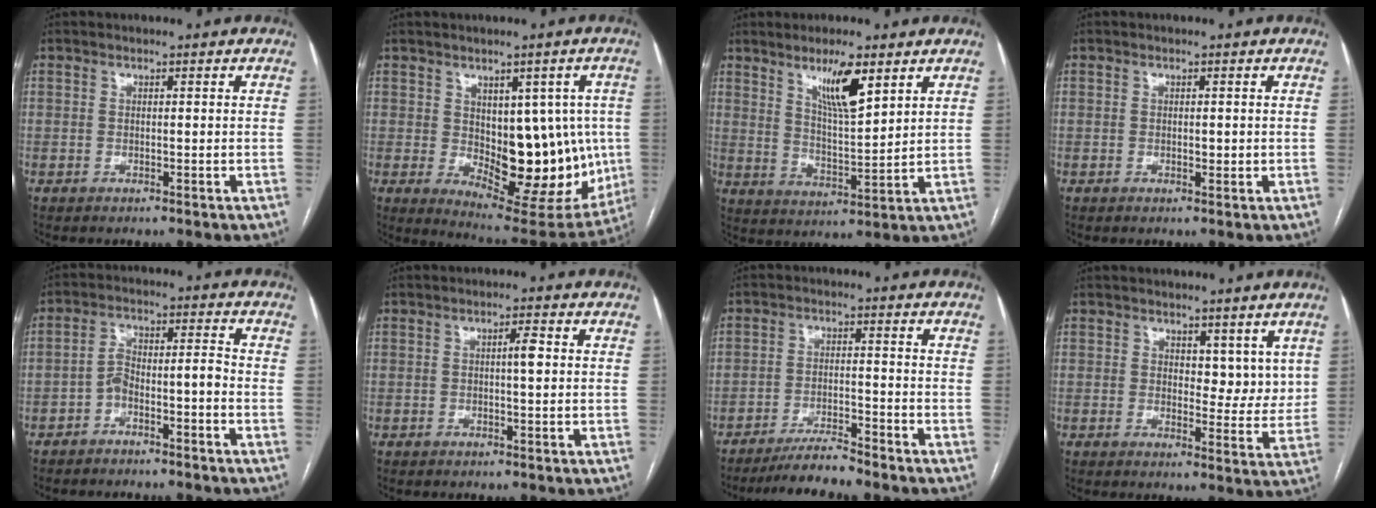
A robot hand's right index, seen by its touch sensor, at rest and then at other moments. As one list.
[{"total": 17.3, "force": [-0.6, 8.5, 15.1], "torque": [-0.192, -0.002, 0.021]}, {"total": 8.5, "force": [5.1, 1.2, 6.8], "torque": [-0.122, -0.010, 0.094]}, {"total": 1.1, "force": [0.1, 0.6, 0.9], "torque": [-0.013, -0.002, 0.003]}, {"total": 5.2, "force": [-2.9, 1.4, 4.1], "torque": [-0.074, 0.033, -0.046]}, {"total": 2.2, "force": [0.2, 0.2, 2.2], "torque": [-0.035, 0.003, 0.003]}, {"total": 5.6, "force": [-5.2, -0.5, 1.8], "torque": [-0.028, -0.016, -0.095]}, {"total": 5.1, "force": [2.9, 2.9, 3.0], "torque": [-0.021, -0.006, 0.041]}]